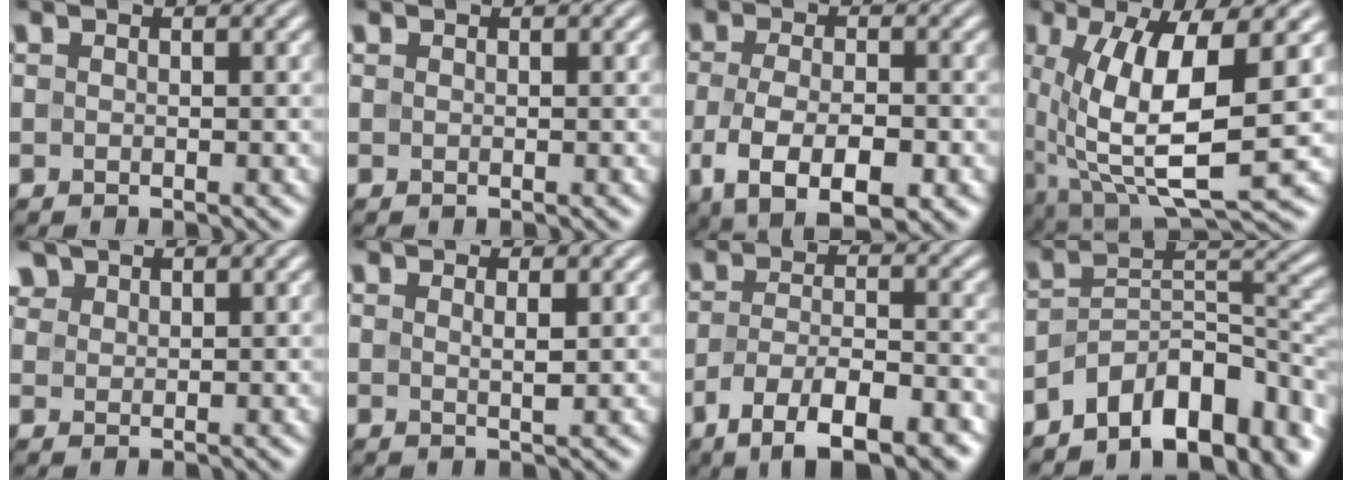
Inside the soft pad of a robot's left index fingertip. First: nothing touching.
{"total": 0.0}
{"total": 7.0, "force": [-2.7, 3.1, 5.7], "torque": [-0.106, -0.012, -0.042]}
{"total": 9.4, "force": [0.8, 2.9, 8.9], "torque": [-0.175, -0.011, 0.016]}
{"total": 1.9, "force": [1.5, 1.1, 0.4], "torque": [-0.017, 0.000, 0.037]}
{"total": 1.1, "force": [0.5, 0.2, 1.0], "torque": [-0.015, -0.001, 0.007]}
{"total": 7.3, "force": [-4.4, 2.4, 5.3], "torque": [-0.093, -0.001, -0.076]}
{"total": 10.4, "force": [-6.9, 4.9, 5.9], "torque": [-0.074, 0.010, -0.130]}